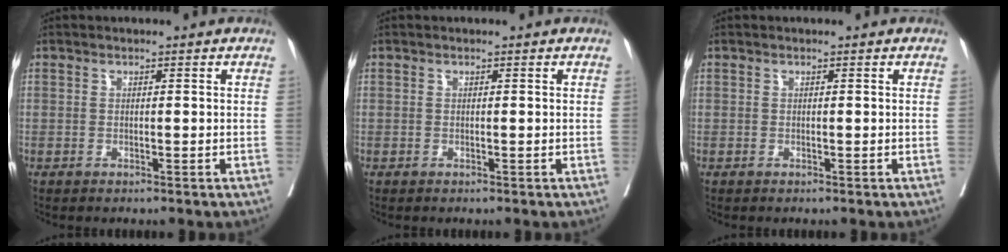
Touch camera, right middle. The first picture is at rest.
{"total": 0.0}
{"total": 0.0}